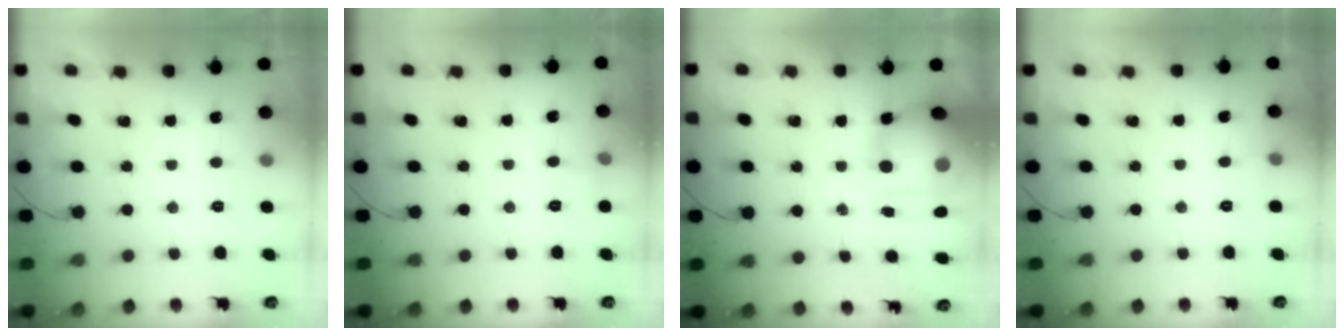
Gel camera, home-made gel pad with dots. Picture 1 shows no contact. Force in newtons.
{"total": 3.0, "press": 2.8, "slide": 1.0}
{"total": 15.2, "press": 14.8, "slide": 3.7}
{"total": 2.4, "press": 2.2, "slide": 0.9}